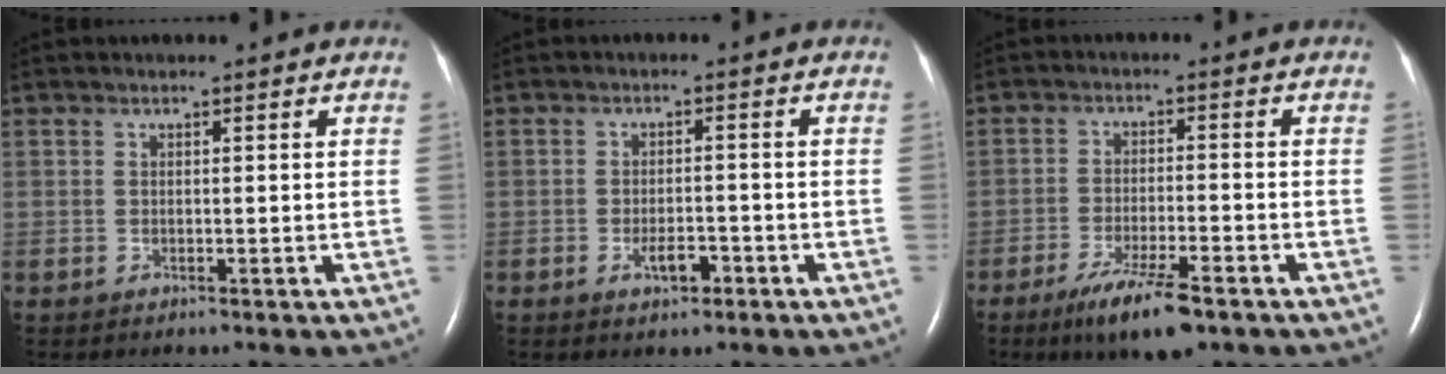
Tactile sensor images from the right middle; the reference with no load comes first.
{"total": 3.1, "force": [-1.7, 1.2, 2.3], "torque": [-0.041, 0.003, -0.027]}
{"total": 8.5, "force": [-5.5, 1.3, 6.3], "torque": [-0.119, -0.018, -0.090]}